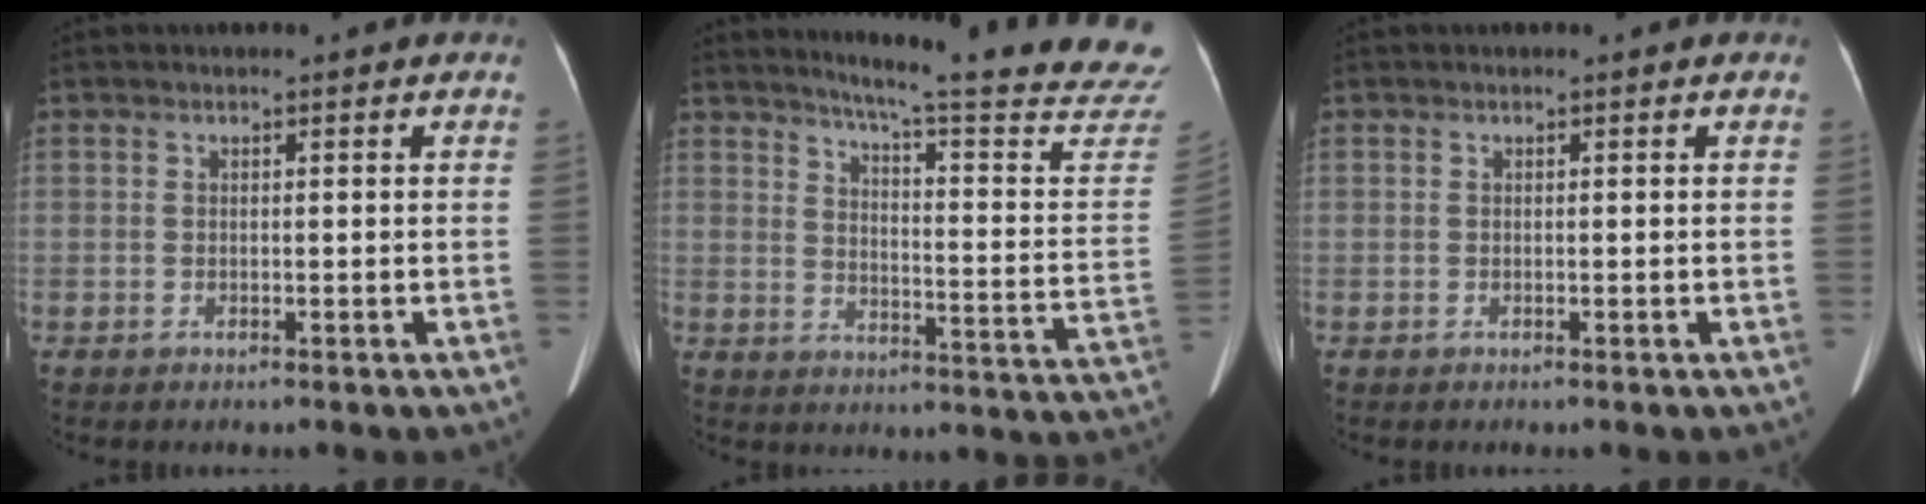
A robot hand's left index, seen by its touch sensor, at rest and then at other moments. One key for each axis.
{"total": 24.0, "fx": 22.0, "fy": -0.4, "fz": 9.6, "tx": -0.126, "ty": -0.124, "tz": 0.254}
{"total": 0.0}